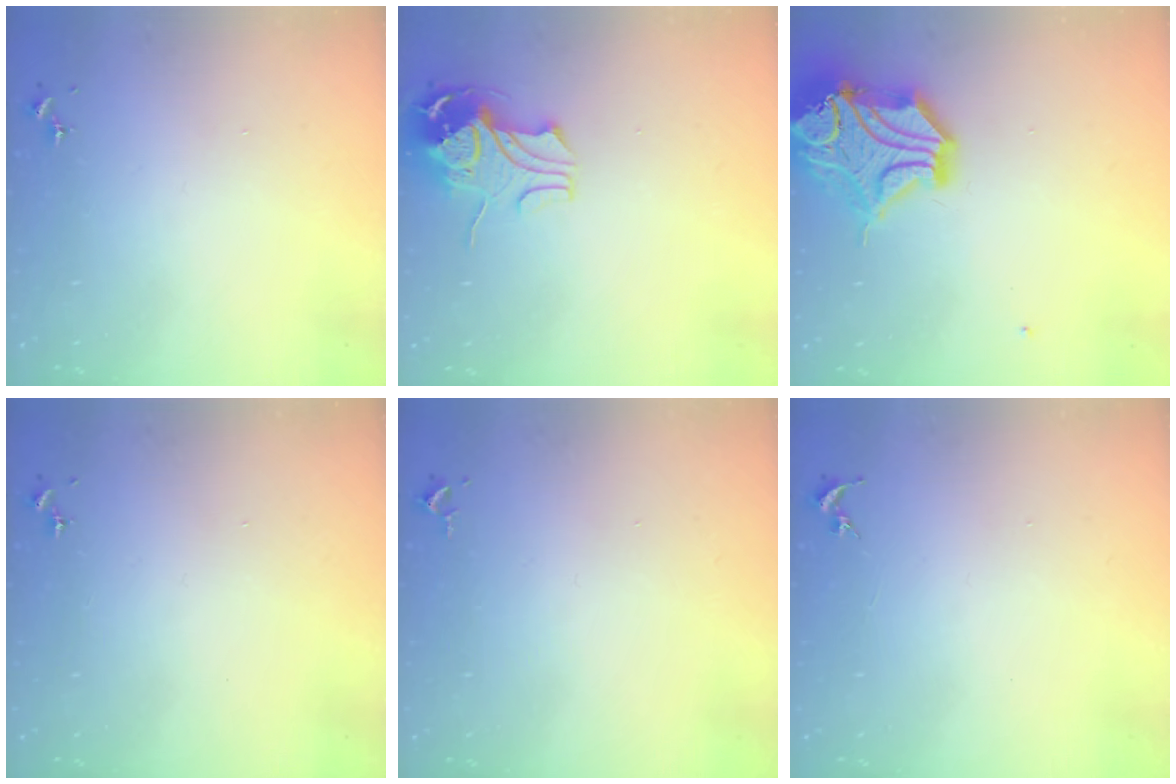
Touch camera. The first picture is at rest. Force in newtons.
{"total": 9.8, "press": 9.7, "slide": 1.2}
{"total": 18.1, "press": 17.9, "slide": 2.5}
{"total": 0.0}
{"total": 2.6, "press": 2.6, "slide": 0.4}
{"total": 0.0}